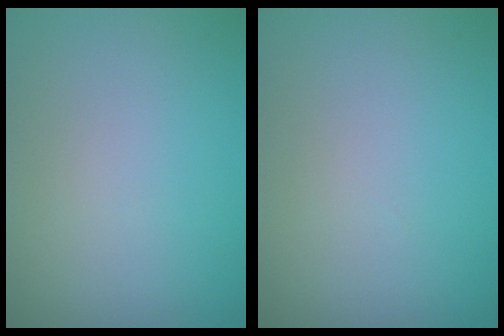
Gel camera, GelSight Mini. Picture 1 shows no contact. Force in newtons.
{"total": 0.0}